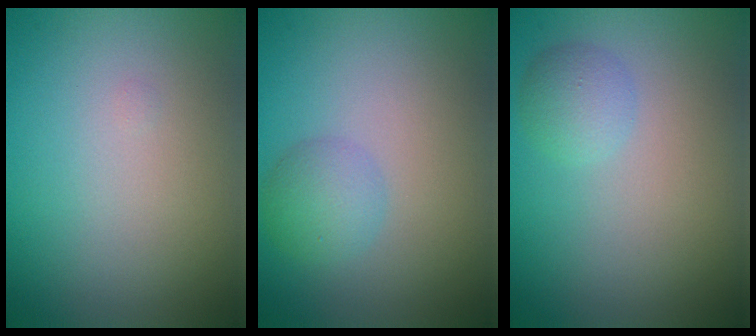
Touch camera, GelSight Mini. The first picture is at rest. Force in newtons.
{"total": 2.4, "press": 2.4, "slide": 0.1}
{"total": 1.9, "press": 1.9, "slide": 0.1}